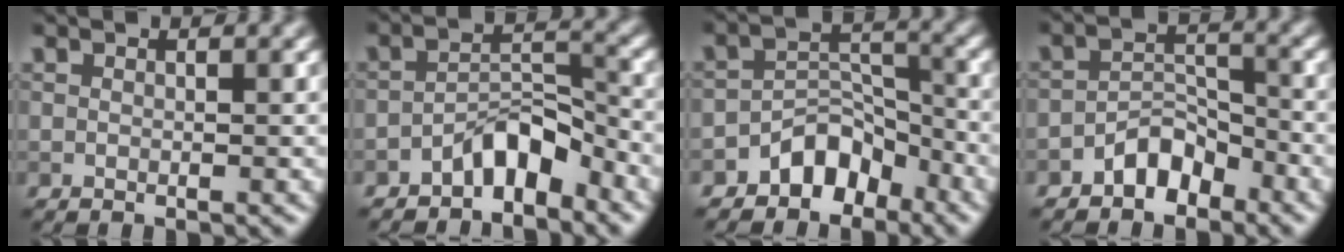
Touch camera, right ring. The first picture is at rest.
{"total": 3.8, "force": [-2.7, 1.4, 2.2], "torque": [-0.030, 0.021, -0.050]}
{"total": 4.4, "force": [-3.1, 2.7, 1.6], "torque": [-0.008, 0.011, -0.055]}
{"total": 3.2, "force": [-2.4, 1.7, 1.4], "torque": [-0.018, 0.016, -0.045]}